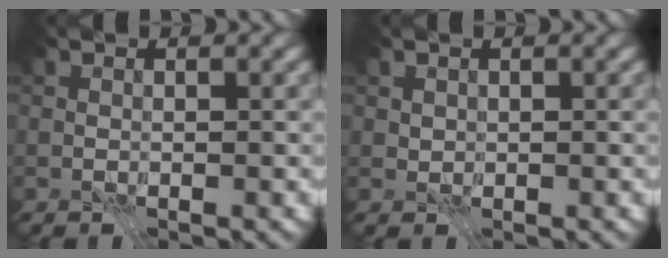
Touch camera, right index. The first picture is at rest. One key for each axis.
{"total": 0.6, "fx": 0.3, "fy": 0.5, "fz": 0.2, "tx": -0.004, "ty": -0.001, "tz": 0.005}